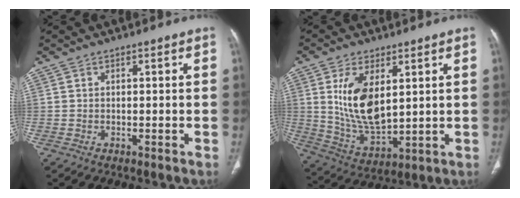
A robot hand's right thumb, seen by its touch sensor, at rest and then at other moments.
{"total": 13.2, "force": [3.5, 6.7, 10.9], "torque": [-0.195, -0.026, 0.081]}